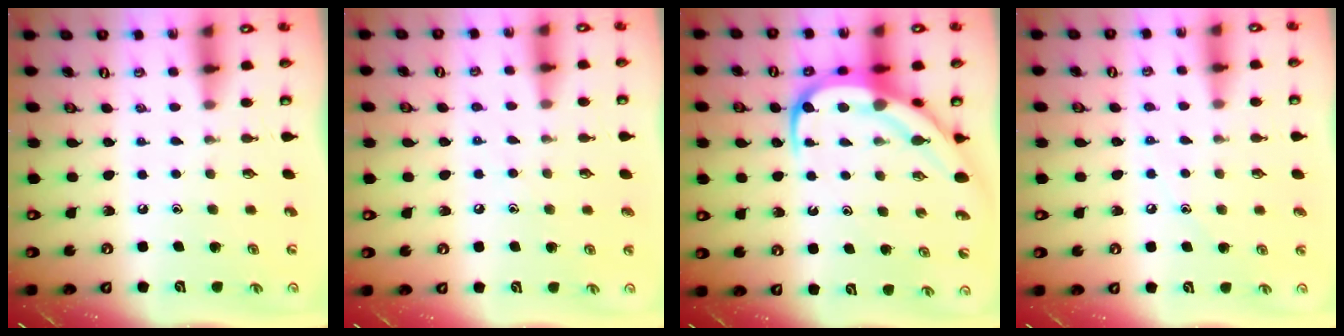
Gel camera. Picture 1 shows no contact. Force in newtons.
{"total": 5.7, "press": 5.6, "slide": 0.6}
{"total": 11.8, "press": 11.7, "slide": 1.4}
{"total": 4.3, "press": 4.3, "slide": 0.5}